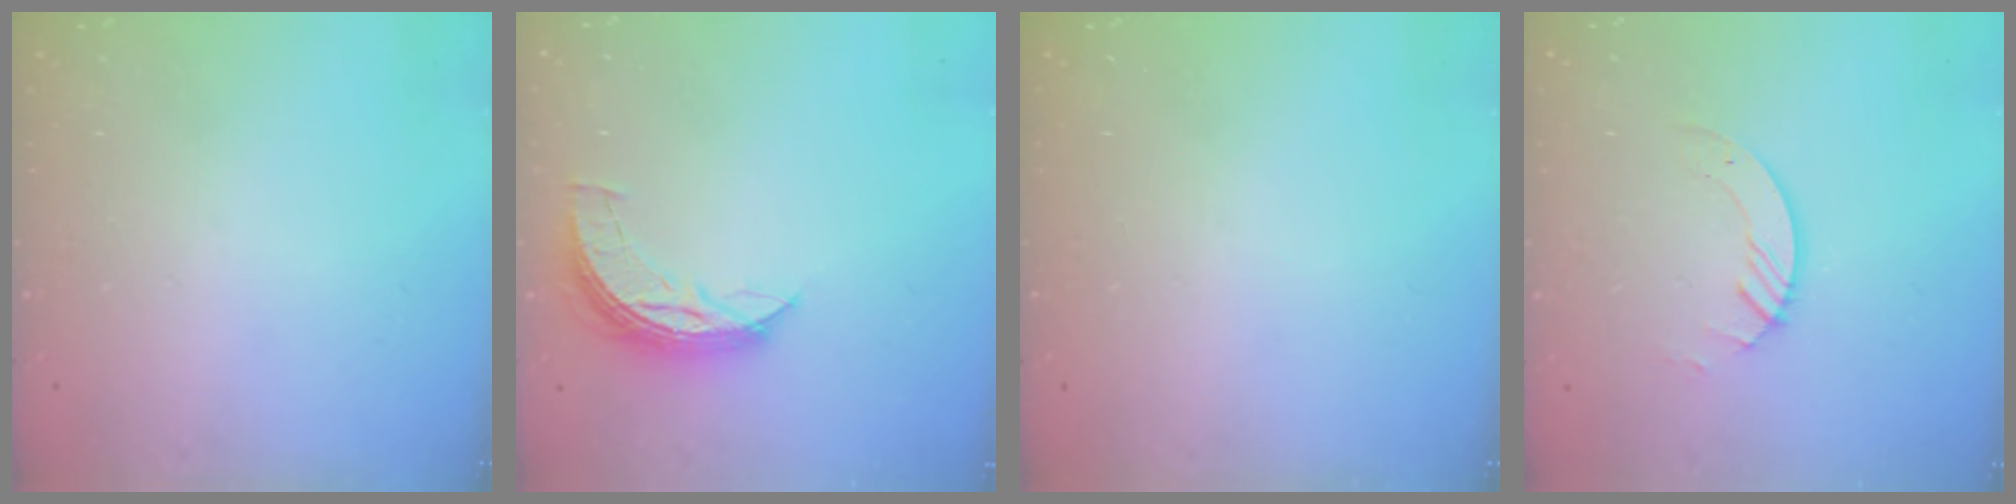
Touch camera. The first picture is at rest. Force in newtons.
{"total": 6.9, "press": 6.9, "slide": 0.3}
{"total": 0.0}
{"total": 2.8, "press": 2.8, "slide": 0.3}